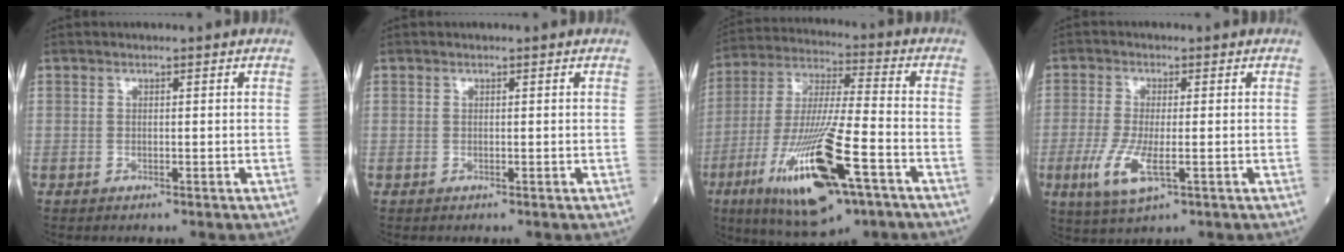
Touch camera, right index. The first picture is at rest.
{"total": 0.0}
{"total": 20.4, "force": [-9.0, 3.3, 17.9], "torque": [-0.373, -0.037, -0.155]}
{"total": 6.6, "force": [-2.1, 1.6, 6.0], "torque": [-0.133, -0.018, -0.039]}